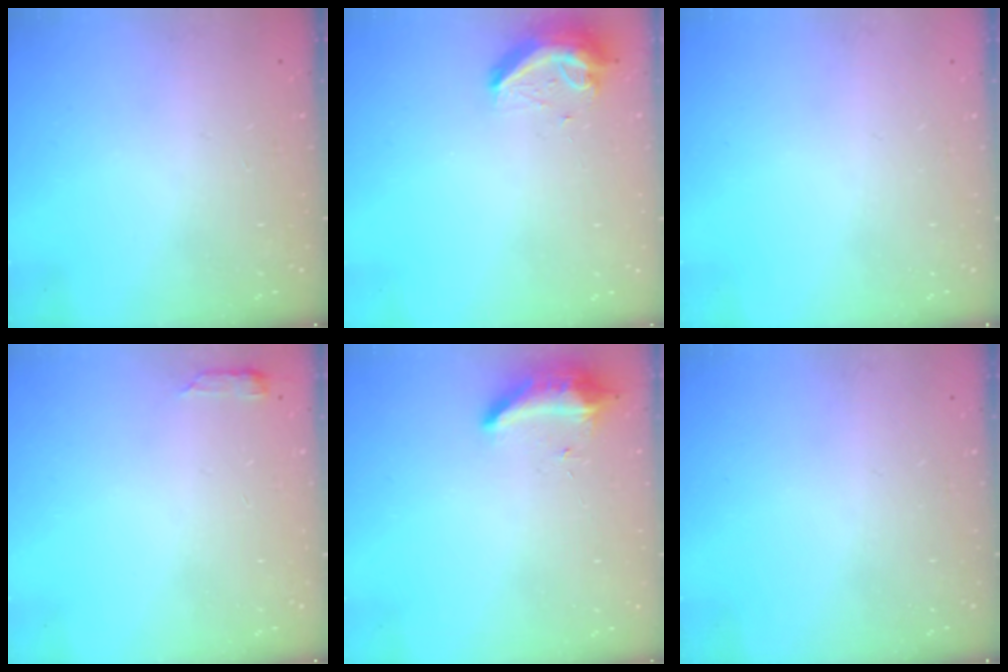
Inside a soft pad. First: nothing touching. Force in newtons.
{"total": 9.5, "press": 9.5, "slide": 0.6}
{"total": 0.0}
{"total": 2.9, "press": 2.8, "slide": 0.6}
{"total": 9.1, "press": 8.8, "slide": 2.4}
{"total": 0.0}